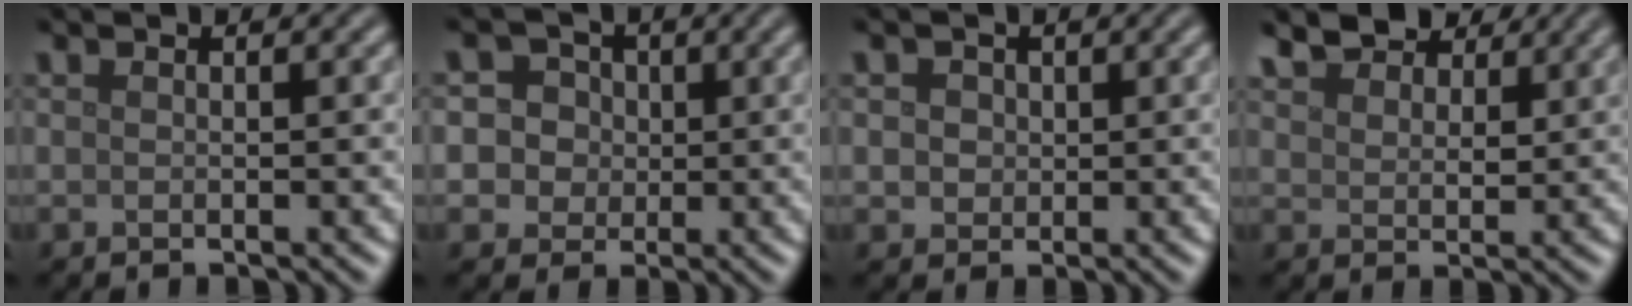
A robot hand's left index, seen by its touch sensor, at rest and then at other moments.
{"total": 5.6, "force": [1.6, 5.0, 1.9], "torque": [-0.019, 0.029, 0.005]}
{"total": 2.7, "force": [1.0, 2.2, 1.2], "torque": [-0.021, 0.009, 0.012]}
{"total": 6.5, "force": [5.0, 3.1, 2.7], "torque": [-0.060, 0.008, 0.078]}